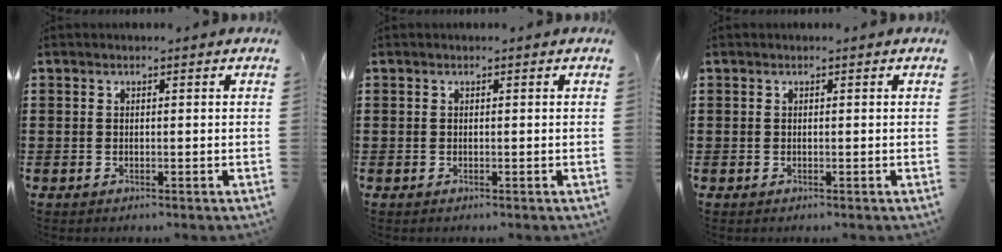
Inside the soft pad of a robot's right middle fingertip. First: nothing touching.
{"total": 0.0}
{"total": 0.0}